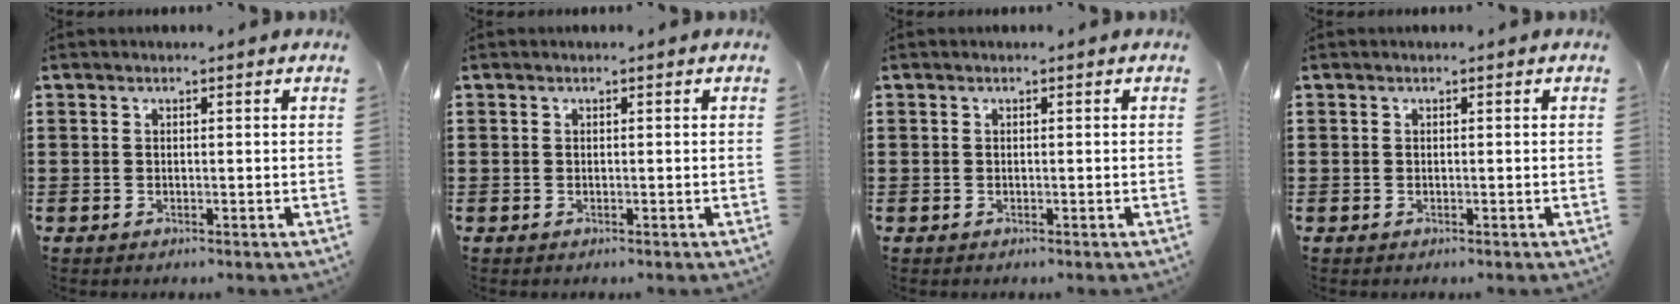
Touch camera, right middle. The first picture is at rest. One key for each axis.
{"total": 0.0}
{"total": 0.0}
{"total": 0.0}